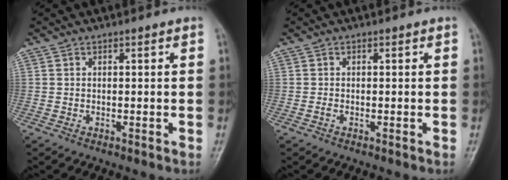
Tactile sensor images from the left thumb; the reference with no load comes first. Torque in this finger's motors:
{"motor_torque": [-0.27, 0.11, 0.04, 0.02, -0.05]}